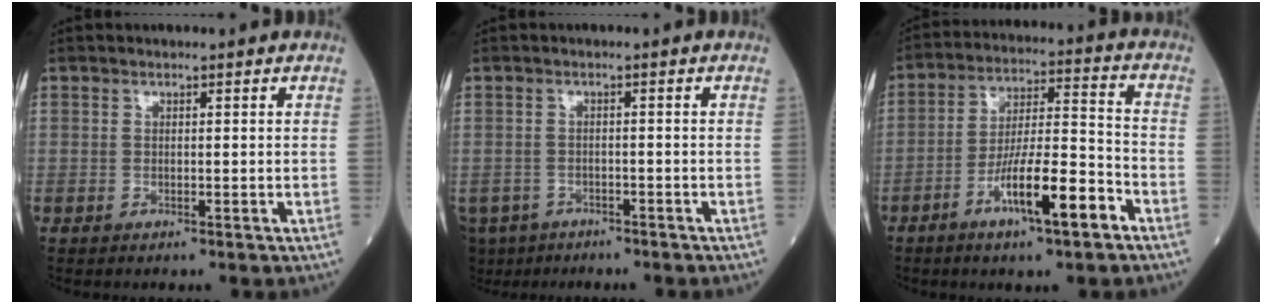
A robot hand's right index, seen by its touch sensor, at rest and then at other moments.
{"total": 6.9, "force": [-5.7, 3.6, 1.4], "torque": [-0.029, -0.010, -0.090]}
{"total": 11.7, "force": [-6.0, 1.6, 10.0], "torque": [-0.172, 0.002, -0.105]}